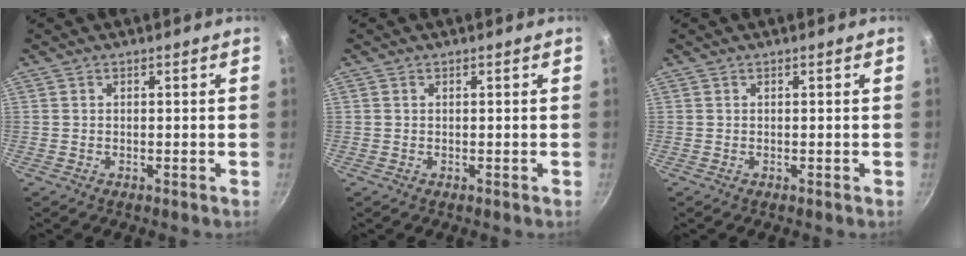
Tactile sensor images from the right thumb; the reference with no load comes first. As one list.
[{"total": 0.0}, {"total": 0.0}]